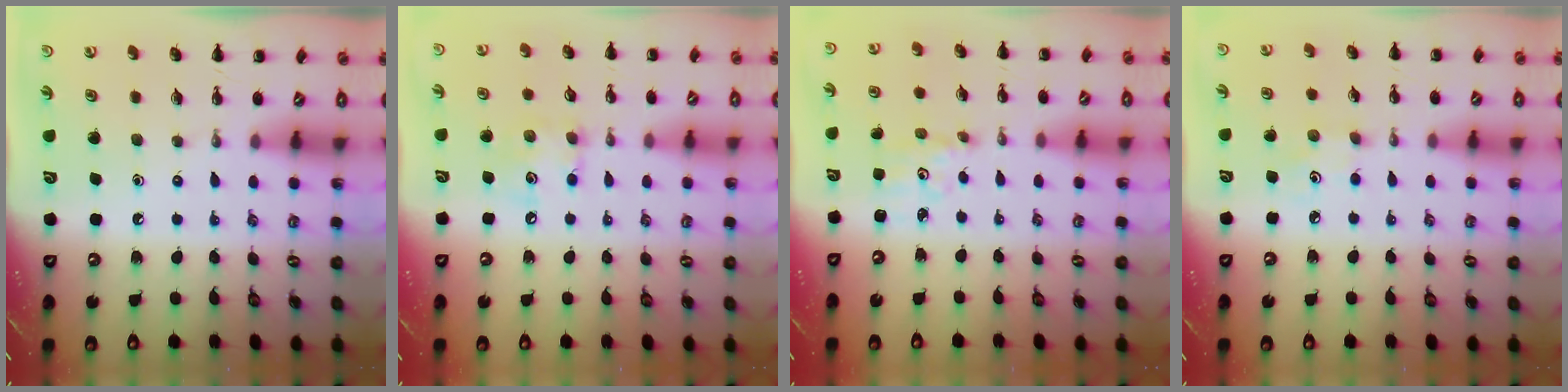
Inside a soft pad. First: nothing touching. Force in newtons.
{"total": 7.0, "press": 6.9, "slide": 0.6}
{"total": 1.9, "press": 1.8, "slide": 0.6}
{"total": 2.4, "press": 2.3, "slide": 0.7}